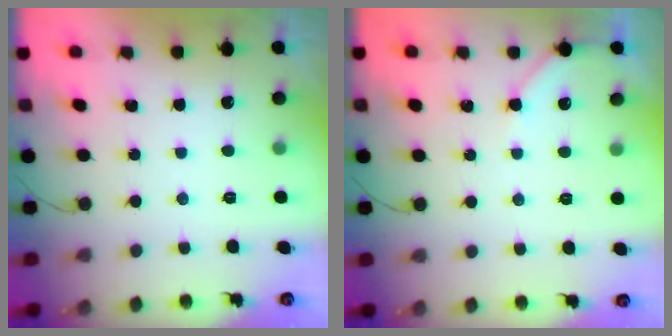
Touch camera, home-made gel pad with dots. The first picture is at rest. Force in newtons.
{"total": 4.9, "press": 4.8, "slide": 0.7}